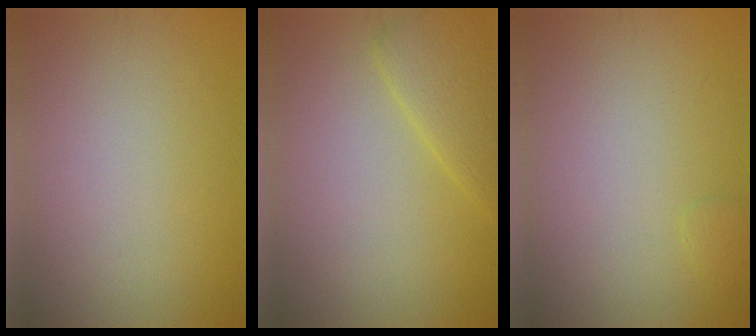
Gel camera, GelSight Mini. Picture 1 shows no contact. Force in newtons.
{"total": 2.8, "press": 2.8, "slide": 0.2}
{"total": 0.6, "press": 0.6, "slide": 0.1}